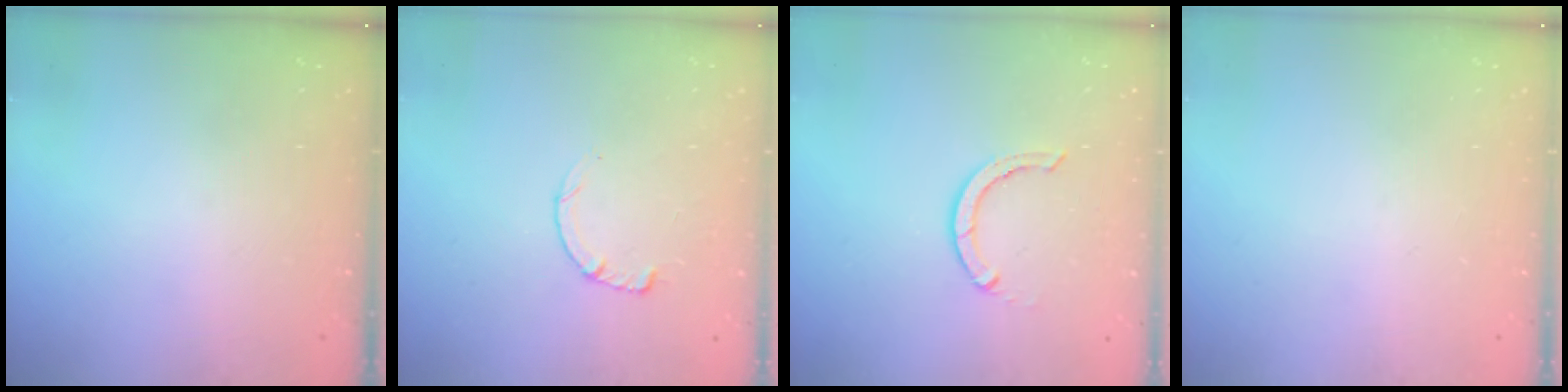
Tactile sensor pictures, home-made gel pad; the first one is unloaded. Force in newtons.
{"total": 3.4, "press": 3.4, "slide": 0.4}
{"total": 2.9, "press": 2.9, "slide": 0.1}
{"total": 0.0}